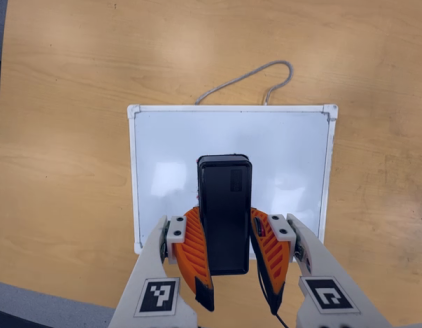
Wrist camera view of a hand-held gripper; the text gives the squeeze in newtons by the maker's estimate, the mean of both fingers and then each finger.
{"total": 8.2, "left": 7.1, "right": 9.3}